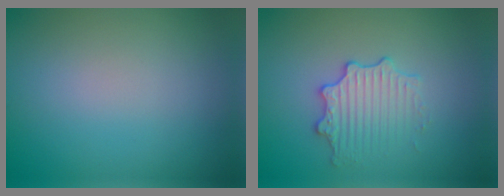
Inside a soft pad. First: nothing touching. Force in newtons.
{"total": 2.9, "press": 2.8, "slide": 0.7}